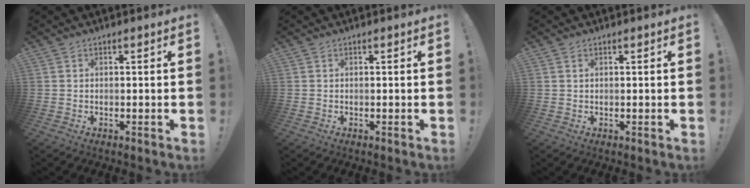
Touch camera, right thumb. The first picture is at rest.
{"total": 0.0}
{"total": 0.7, "force": [0.5, 0.2, 0.5], "torque": [-0.001, -0.003, 0.007]}